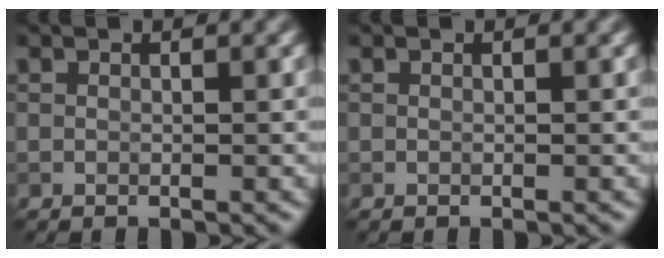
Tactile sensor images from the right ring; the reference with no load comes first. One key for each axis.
{"total": 0.0}